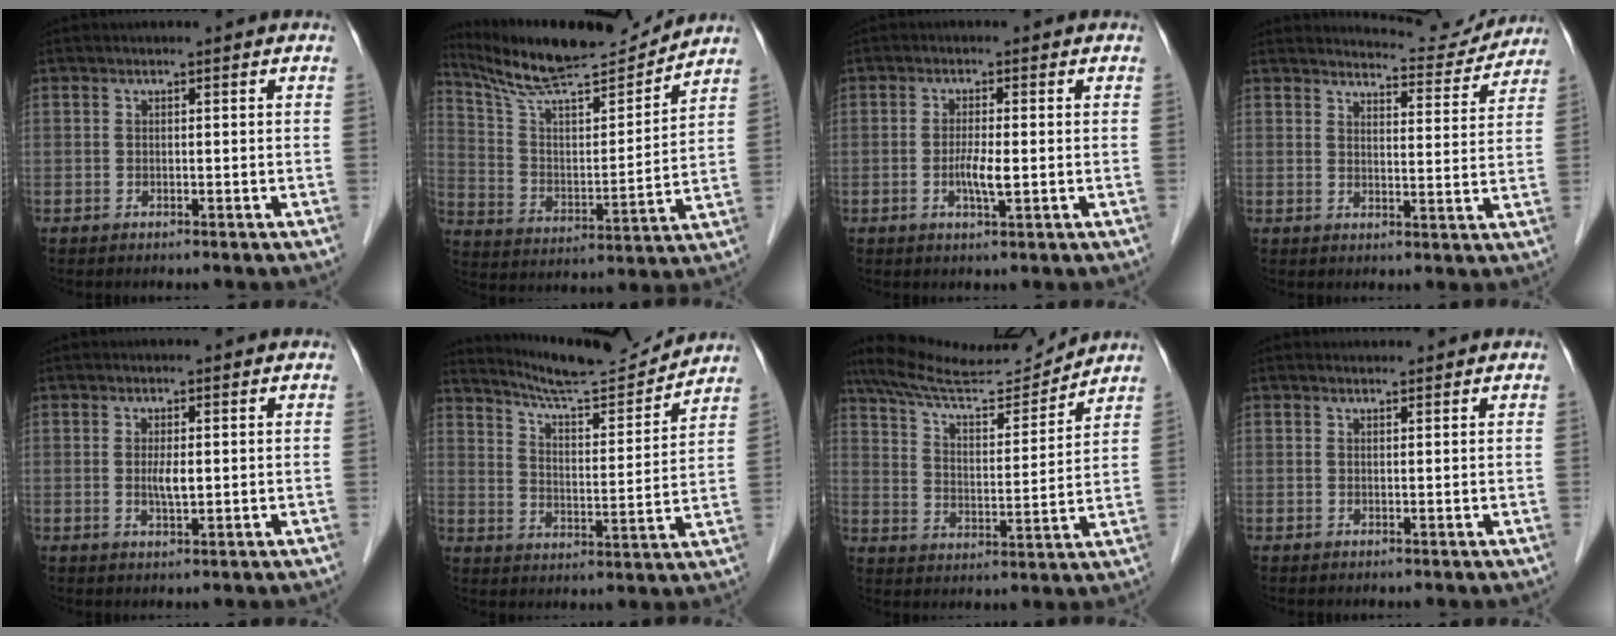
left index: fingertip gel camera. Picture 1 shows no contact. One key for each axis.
{"total": 16.5, "fx": 15.3, "fy": 1.0, "fz": 6.1, "tx": -0.113, "ty": -0.010, "tz": 0.260}
{"total": 3.2, "fx": -1.4, "fy": 0.2, "fz": 2.9, "tx": -0.059, "ty": -0.011, "tz": -0.025}
{"total": 7.3, "fx": 7.3, "fy": 0.6, "fz": -0.4, "tx": 0.009, "ty": -0.016, "tz": 0.083}
{"total": 2.1, "fx": -0.6, "fy": 0.4, "fz": 2.0, "tx": -0.040, "ty": -0.010, "tz": -0.009}
{"total": 12.7, "fx": 12.3, "fy": -0.2, "fz": 3.2, "tx": -0.057, "ty": -0.011, "tz": 0.188}
{"total": 13.0, "fx": 12.4, "fy": 0.8, "fz": 4.0, "tx": -0.074, "ty": -0.004, "tz": 0.206}
{"total": 0.0}